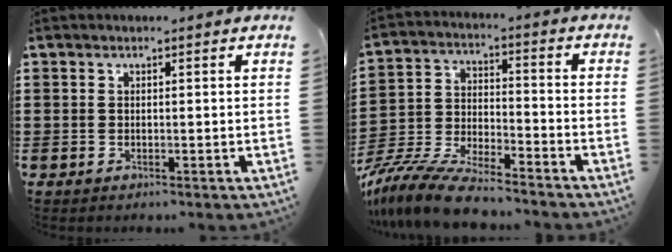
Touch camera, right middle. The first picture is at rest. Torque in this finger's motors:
{"motor_torque": [1.69, -0.45, 0.81, 0.21]}